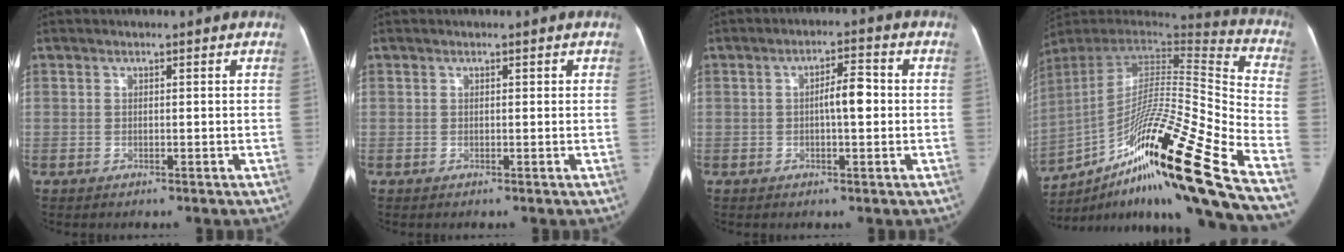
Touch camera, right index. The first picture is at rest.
{"total": 0.6, "force": [0.2, 0.4, 0.3], "torque": [0.003, 0.010, 0.001]}
{"total": 4.6, "force": [-0.1, 1.2, 4.4], "torque": [-0.072, 0.013, -0.004]}
{"total": 31.4, "force": [-17.4, 0.9, 26.1], "torque": [-0.386, -0.017, -0.304]}